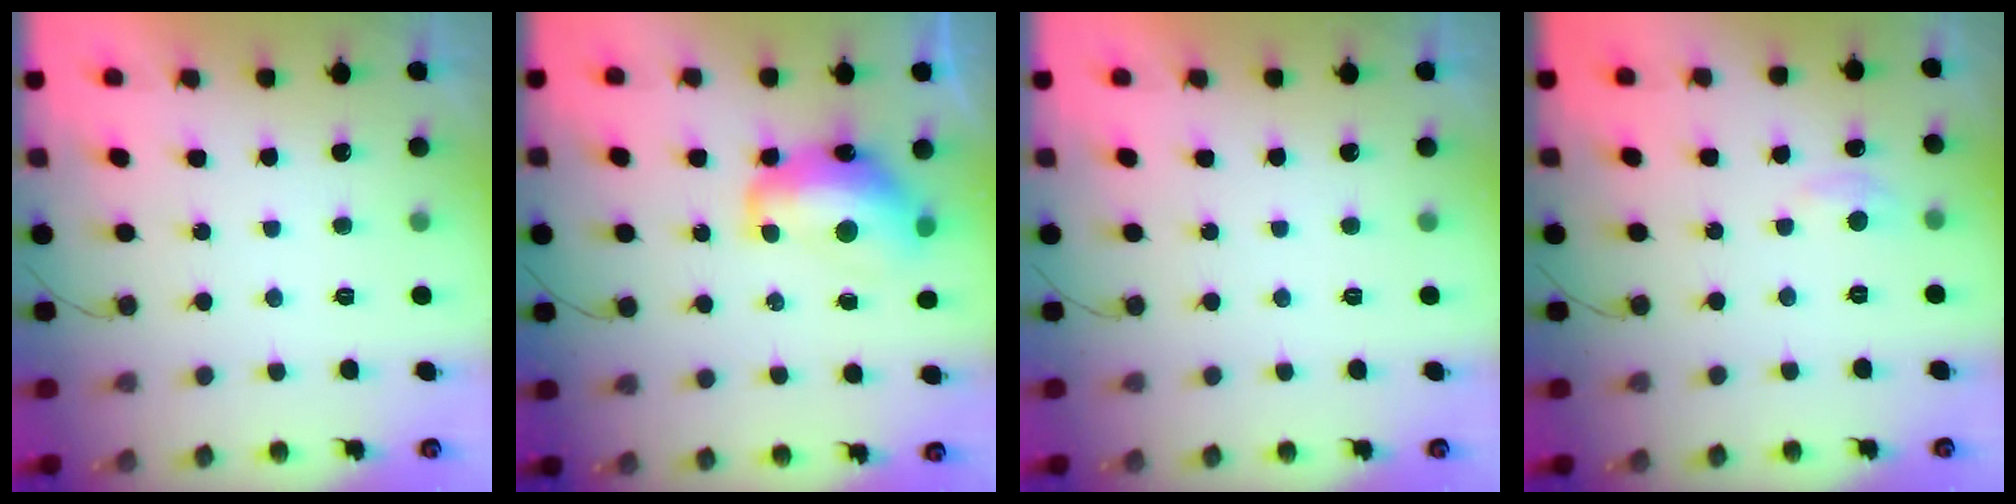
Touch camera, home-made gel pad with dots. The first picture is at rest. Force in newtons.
{"total": 13.6, "press": 13.6, "slide": 1.0}
{"total": 0.0}
{"total": 3.7, "press": 3.7, "slide": 0.5}